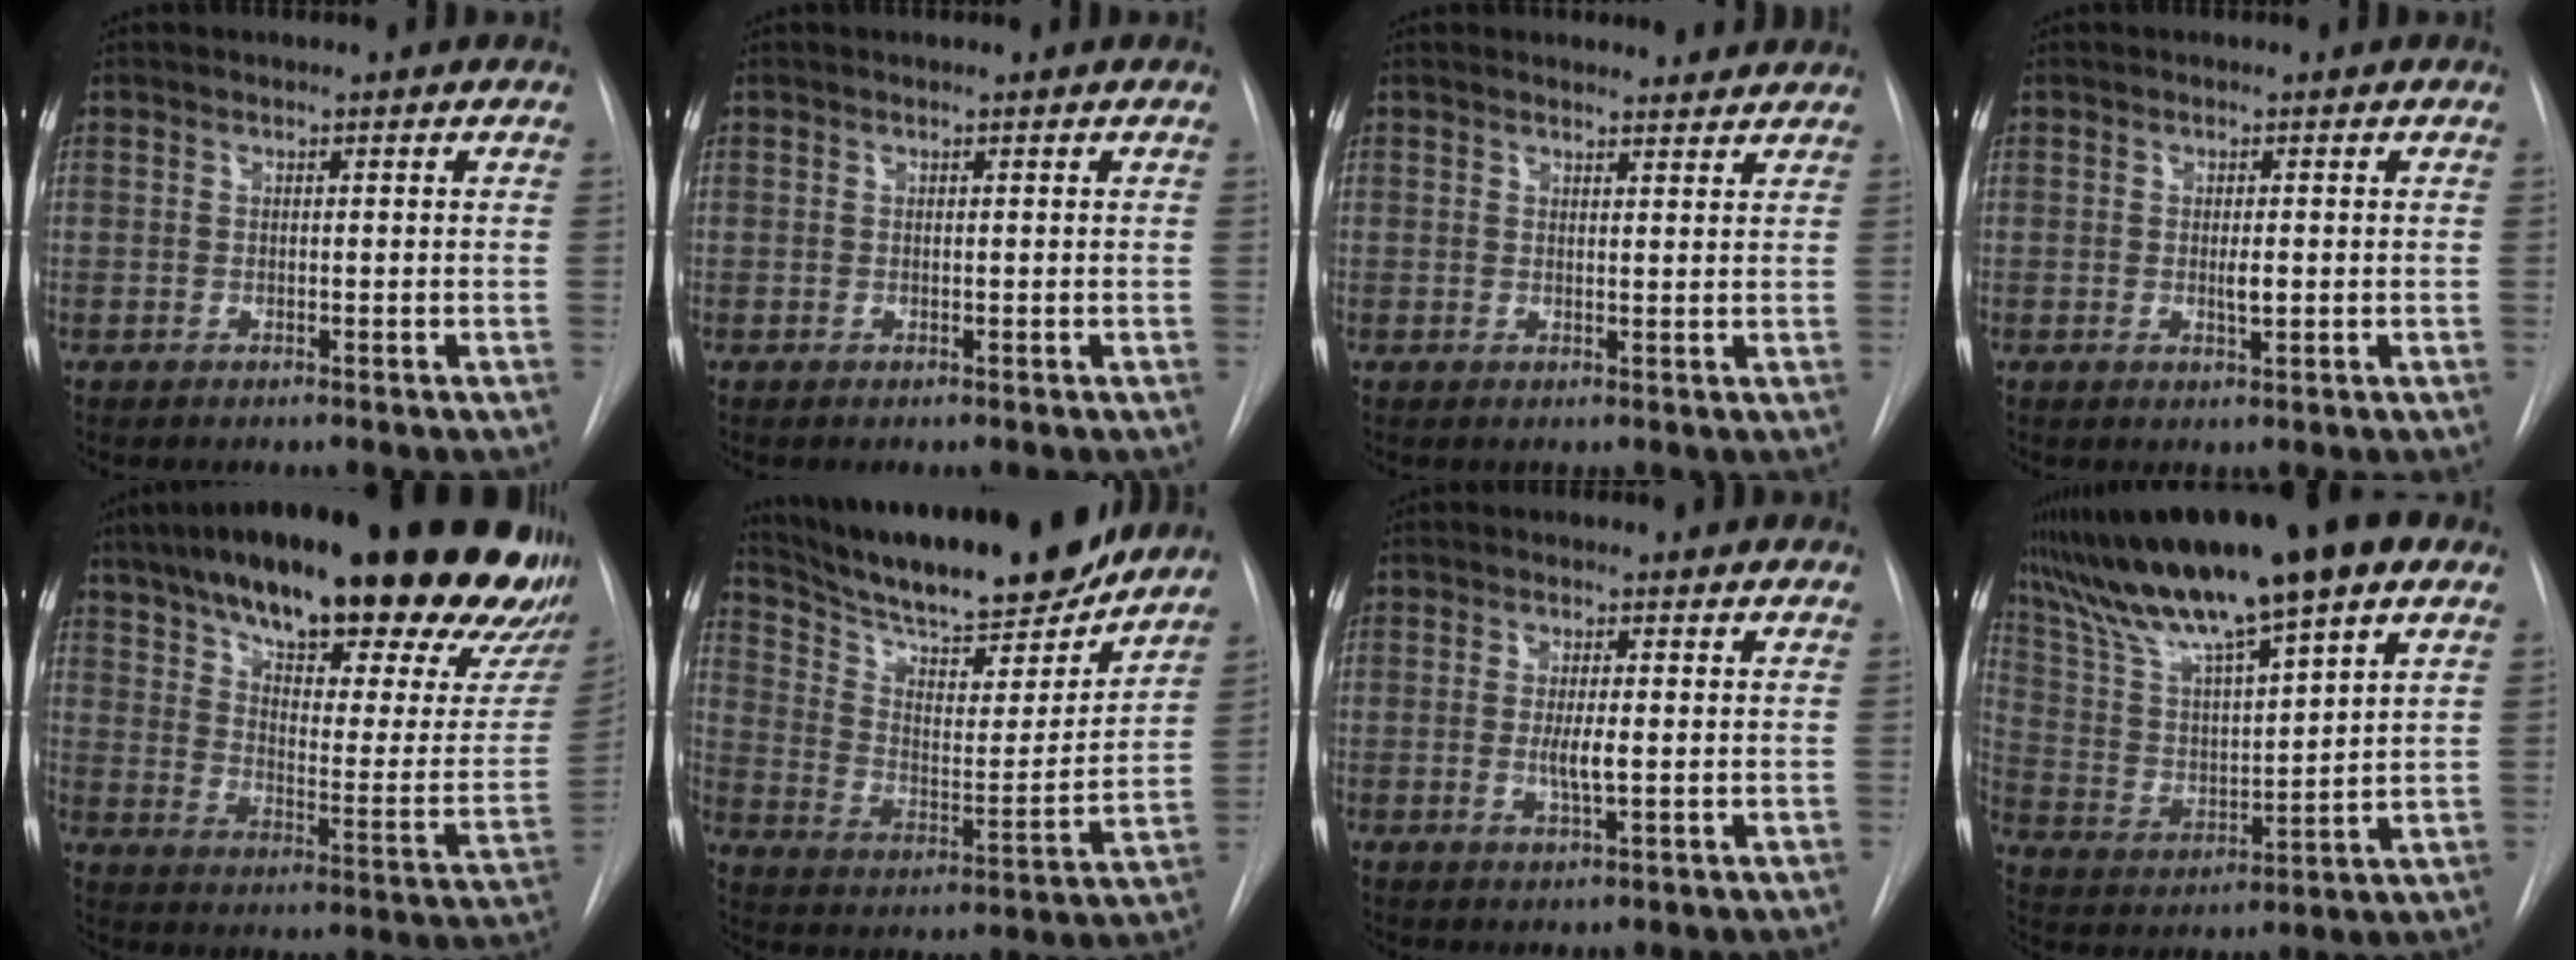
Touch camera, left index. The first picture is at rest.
{"total": 0.0}
{"total": 4.2, "force": [4.1, 1.0, 0.2], "torque": [-0.002, 0.000, 0.040]}
{"total": 1.6, "force": [-0.1, 0.4, 1.6], "torque": [-0.030, -0.004, 0.000]}
{"total": 36.8, "force": [27.6, 8.0, 23.0], "torque": [-0.275, -0.029, 0.373]}
{"total": 23.6, "force": [20.8, 3.8, 10.5], "torque": [-0.183, -0.019, 0.312]}
{"total": 3.0, "force": [-0.2, 0.3, 3.0], "torque": [-0.060, -0.007, -0.003]}
{"total": 18.5, "force": [13.7, 1.5, 12.4], "torque": [-0.217, 0.015, 0.244]}